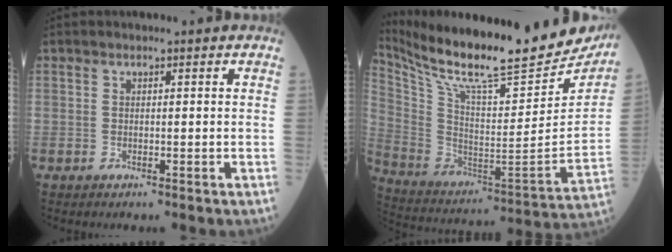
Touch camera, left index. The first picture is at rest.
{"total": 30.4, "force": [26.5, 5.1, 14.0], "torque": [-0.268, -0.076, 0.390]}